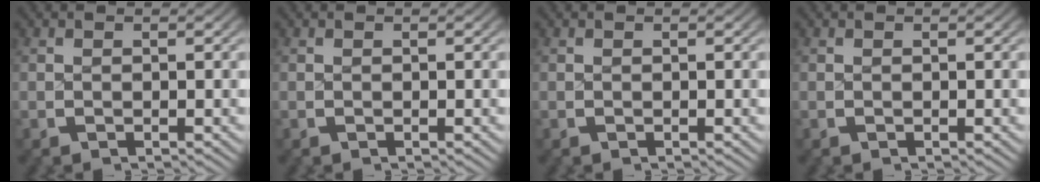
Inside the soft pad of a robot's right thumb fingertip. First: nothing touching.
{"total": 0.0}
{"total": 0.0}
{"total": 0.0}